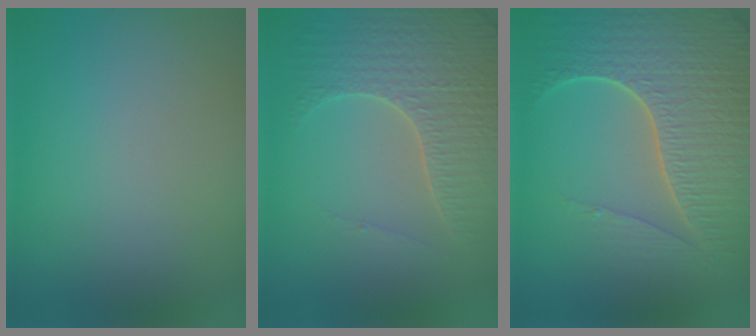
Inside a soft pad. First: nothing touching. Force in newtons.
{"total": 4.3, "press": 4.0, "slide": 1.5}
{"total": 7.4, "press": 5.5, "slide": 5.0}